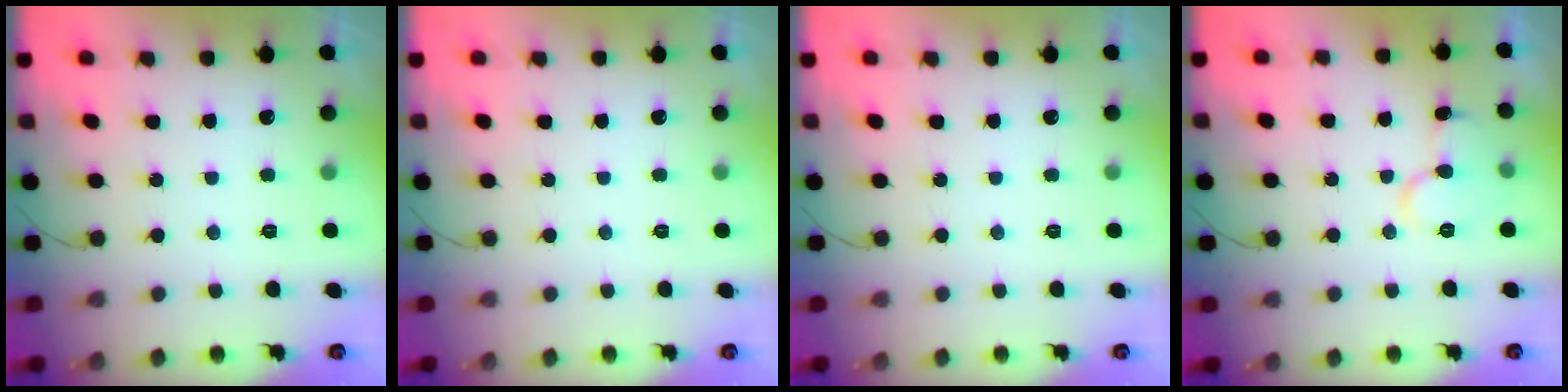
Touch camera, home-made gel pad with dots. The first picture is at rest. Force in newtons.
{"total": 0.0}
{"total": 0.0}
{"total": 8.6, "press": 8.6, "slide": 1.0}